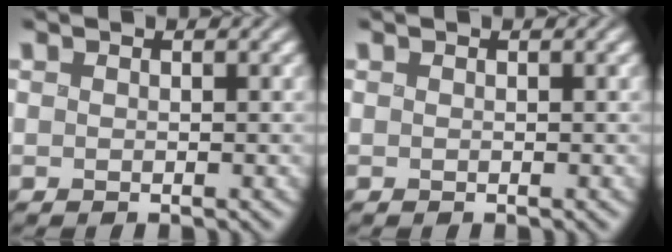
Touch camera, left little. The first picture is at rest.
{"total": 0.0}